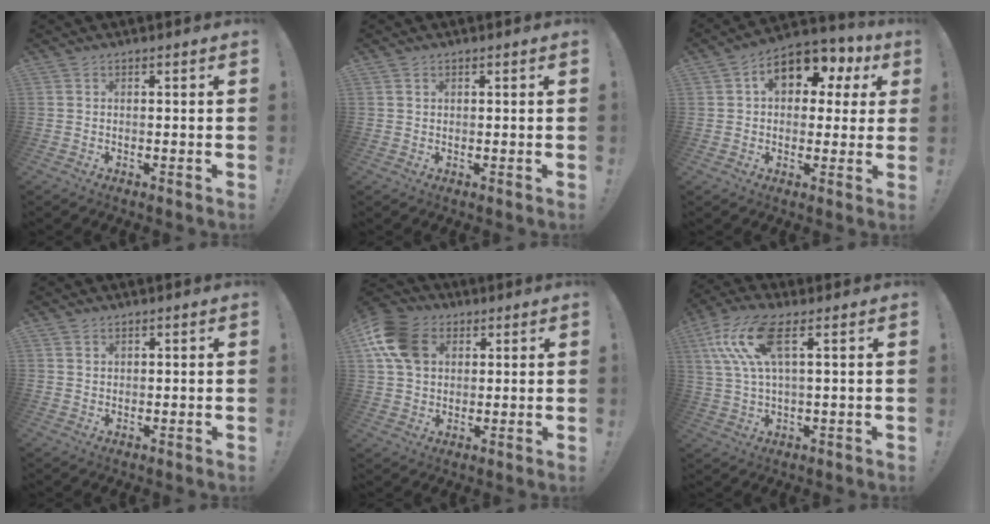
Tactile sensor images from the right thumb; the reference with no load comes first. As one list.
[{"total": 0.8, "force": [0.5, 0.6, -0.2], "torque": [0.006, 0.000, 0.009]}, {"total": 12.9, "force": [5.0, 7.9, 8.9], "torque": [-0.132, -0.011, 0.088]}, {"total": 1.2, "force": [0.9, 0.8, 0.1], "torque": [0.002, -0.001, 0.018]}, {"total": 14.5, "force": [4.9, 11.2, 7.9], "torque": [-0.138, -0.009, 0.099]}, {"total": 13.1, "force": [5.2, 4.6, 11.1], "torque": [-0.233, -0.003, 0.094]}]